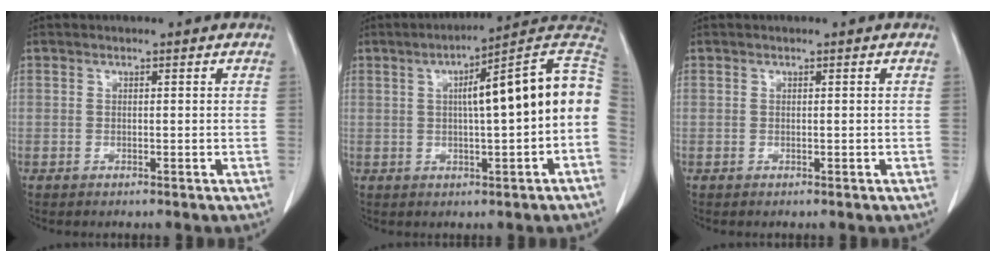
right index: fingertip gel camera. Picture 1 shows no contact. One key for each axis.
{"total": 14.6, "fx": 1.1, "fy": 1.1, "fz": 14.5, "tx": -0.200, "ty": 0.038, "tz": 0.010}
{"total": 0.0}